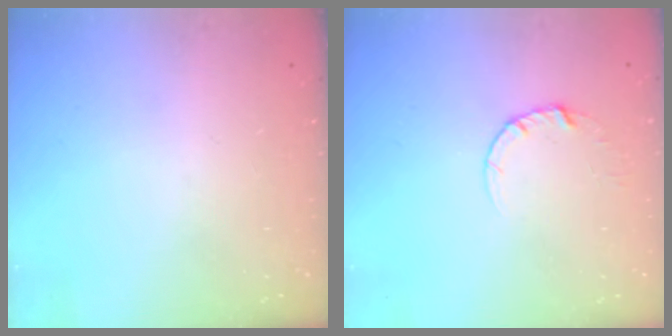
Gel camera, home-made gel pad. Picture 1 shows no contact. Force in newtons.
{"total": 2.7, "press": 2.7, "slide": 0.2}